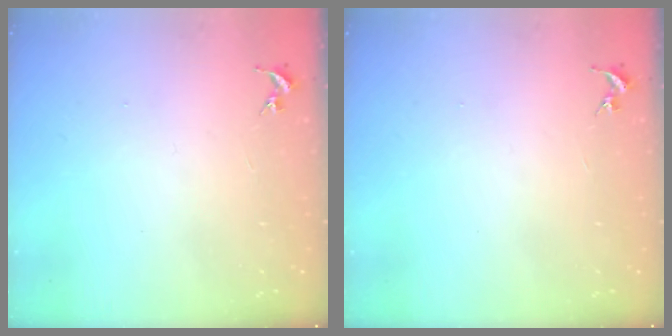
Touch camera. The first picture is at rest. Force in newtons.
{"total": 0.0}